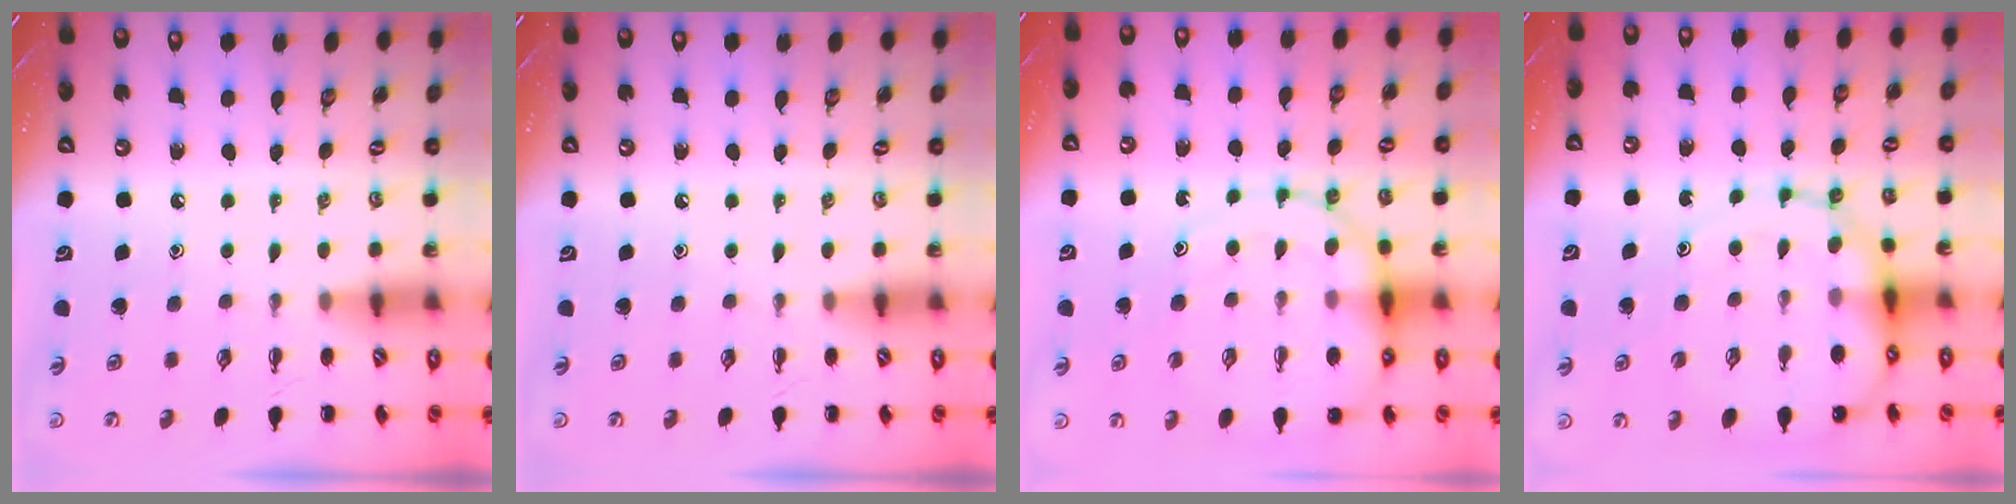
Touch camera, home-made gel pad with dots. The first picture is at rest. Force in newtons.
{"total": 0.0}
{"total": 13.9, "press": 13.6, "slide": 3.1}
{"total": 13.6, "press": 13.2, "slide": 3.1}